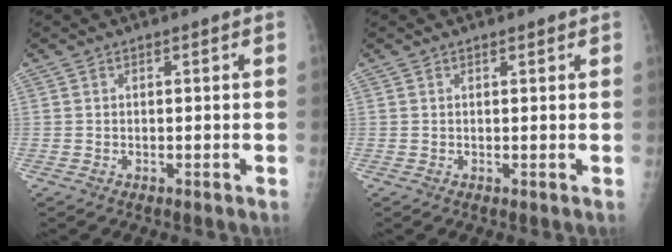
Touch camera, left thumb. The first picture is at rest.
{"total": 0.8, "force": [0.6, 0.3, 0.4], "torque": [-0.006, -0.003, 0.007]}